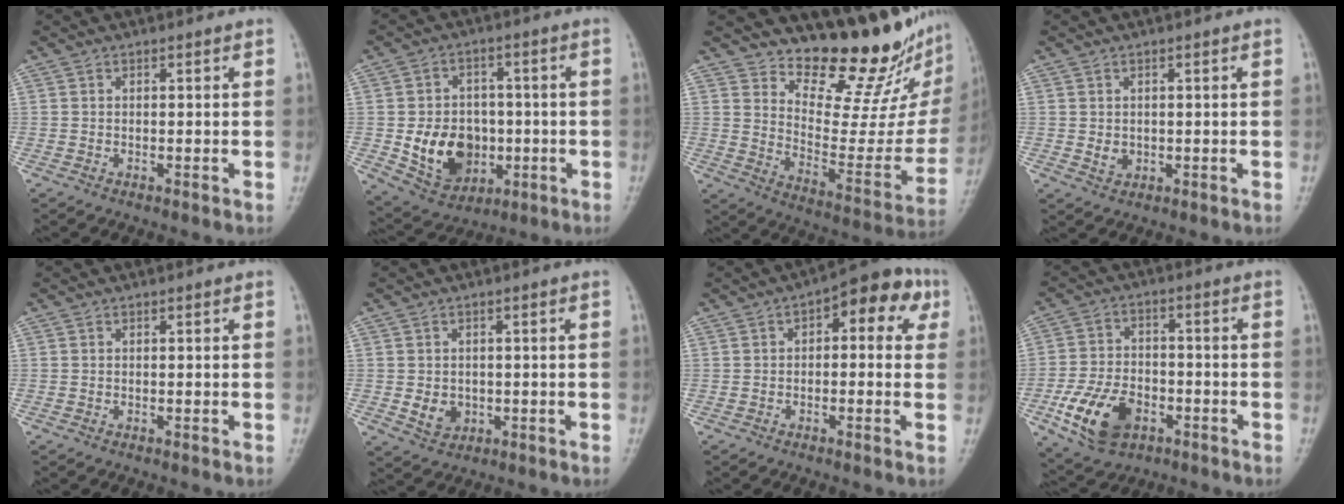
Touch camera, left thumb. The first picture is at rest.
{"total": 12.4, "force": [-2.2, 9.7, 7.3], "torque": [-0.083, 0.002, -0.022]}
{"total": 18.1, "force": [15.3, 4.8, 8.4], "torque": [-0.073, -0.147, 0.223]}
{"total": 1.9, "force": [-0.1, 1.6, 1.0], "torque": [-0.008, -0.002, 0.005]}
{"total": 0.0}
{"total": 3.9, "force": [-0.6, 3.3, 2.0], "torque": [-0.017, -0.001, 0.001]}
{"total": 9.3, "force": [2.5, 4.9, 7.5], "torque": [-0.054, 0.027, 0.017]}
{"total": 12.3, "force": [-5.3, 7.8, 7.9], "torque": [-0.135, 0.017, -0.091]}